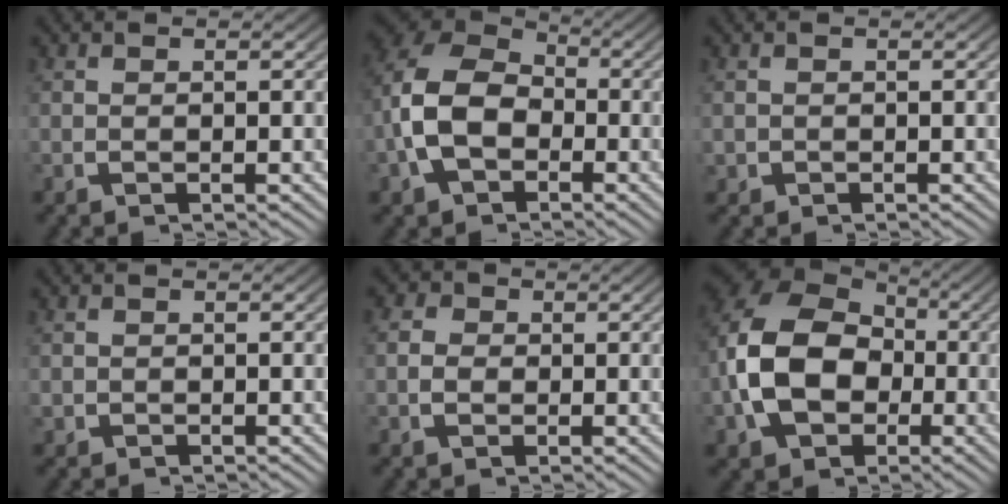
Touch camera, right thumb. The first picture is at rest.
{"total": 10.7, "force": [-0.8, 8.2, 6.8], "torque": [-0.154, -0.024, -0.005]}
{"total": 1.0, "force": [0.0, 0.9, 0.1], "torque": [-0.004, -0.009, 0.004]}
{"total": 0.8, "force": [0.1, 0.8, 0.2], "torque": [-0.004, -0.007, 0.005]}
{"total": 2.3, "force": [0.0, 2.1, 1.0], "torque": [-0.017, -0.010, 0.001]}
{"total": 13.4, "force": [-0.2, 10.0, 9.0], "torque": [-0.214, -0.042, 0.018]}